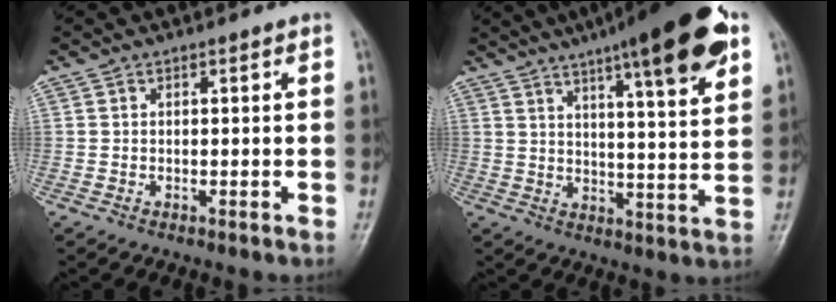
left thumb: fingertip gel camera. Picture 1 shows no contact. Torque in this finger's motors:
{"motor_torque": [2.57, 1.97, 1.54, -1.23, 0.35]}